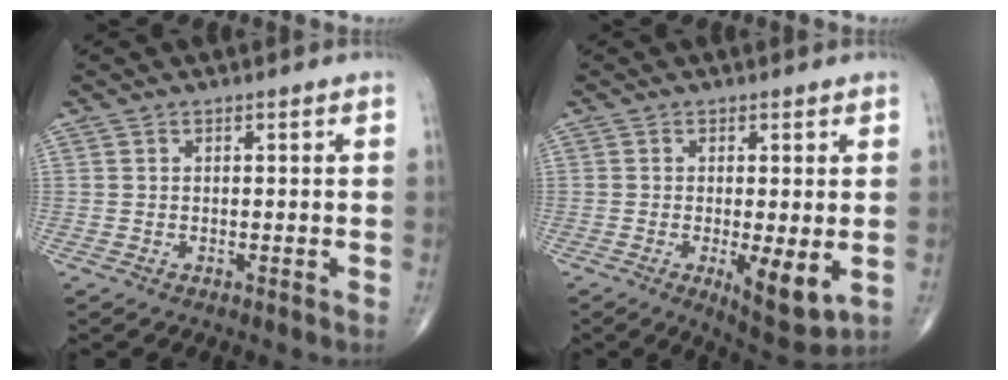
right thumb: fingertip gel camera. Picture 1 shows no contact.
{"total": 8.0, "force": [-1.6, 2.4, 7.4], "torque": [-0.111, -0.024, -0.021]}